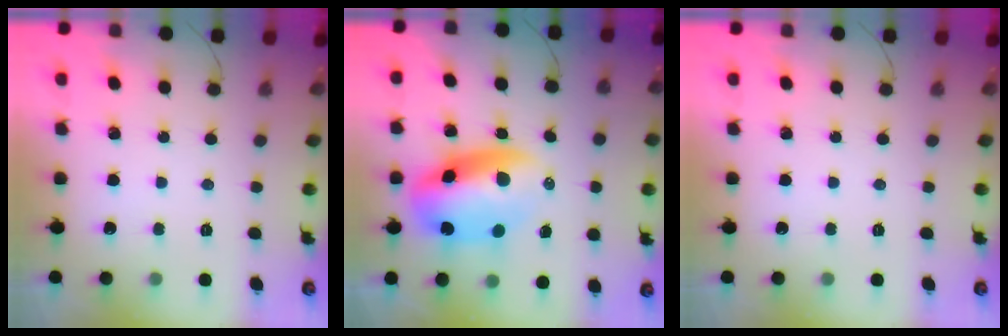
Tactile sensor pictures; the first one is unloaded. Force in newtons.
{"total": 11.7, "press": 11.3, "slide": 3.1}
{"total": 0.0}